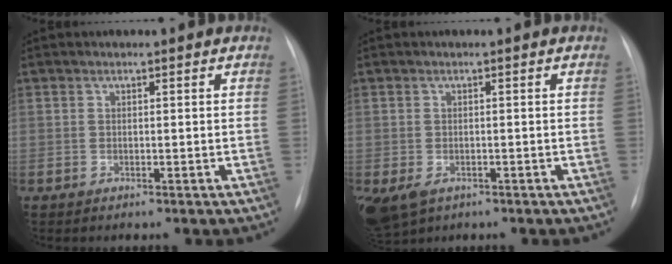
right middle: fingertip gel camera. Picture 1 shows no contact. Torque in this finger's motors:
{"motor_torque": [0.81, -0.82, 0.27, 0.08]}